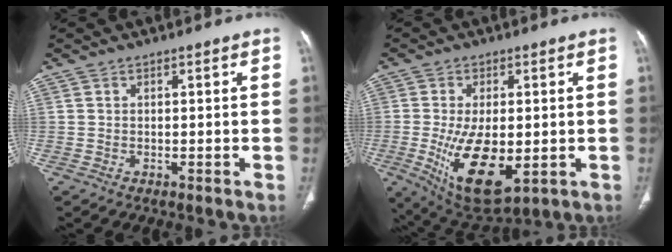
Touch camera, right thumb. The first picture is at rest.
{"total": 14.3, "force": [-2.6, 6.7, 12.3], "torque": [-0.212, -0.021, -0.022]}